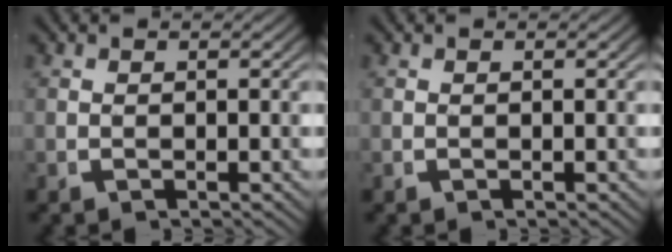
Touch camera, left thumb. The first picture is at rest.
{"total": 0.0}